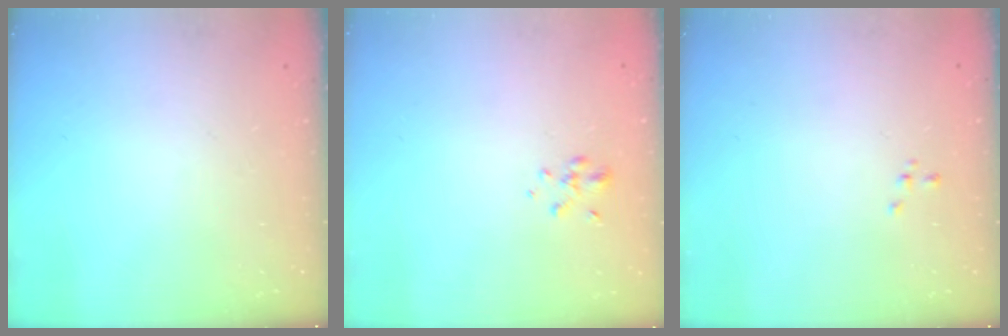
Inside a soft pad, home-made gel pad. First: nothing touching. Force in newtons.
{"total": 2.6, "press": 2.5, "slide": 0.9}
{"total": 0.5, "press": 0.5, "slide": 0.0}